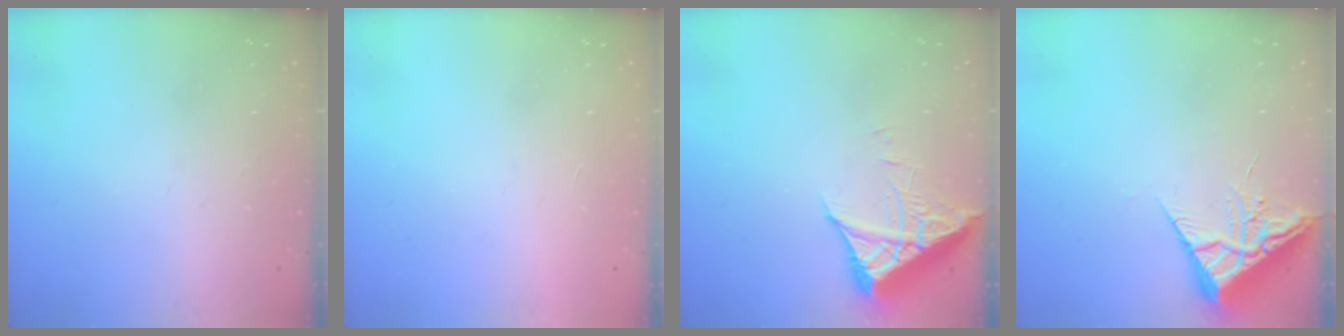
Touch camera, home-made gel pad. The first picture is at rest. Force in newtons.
{"total": 1.7, "press": 1.7, "slide": 0.1}
{"total": 6.1, "press": 6.1, "slide": 0.7}
{"total": 7.0, "press": 7.0, "slide": 0.7}